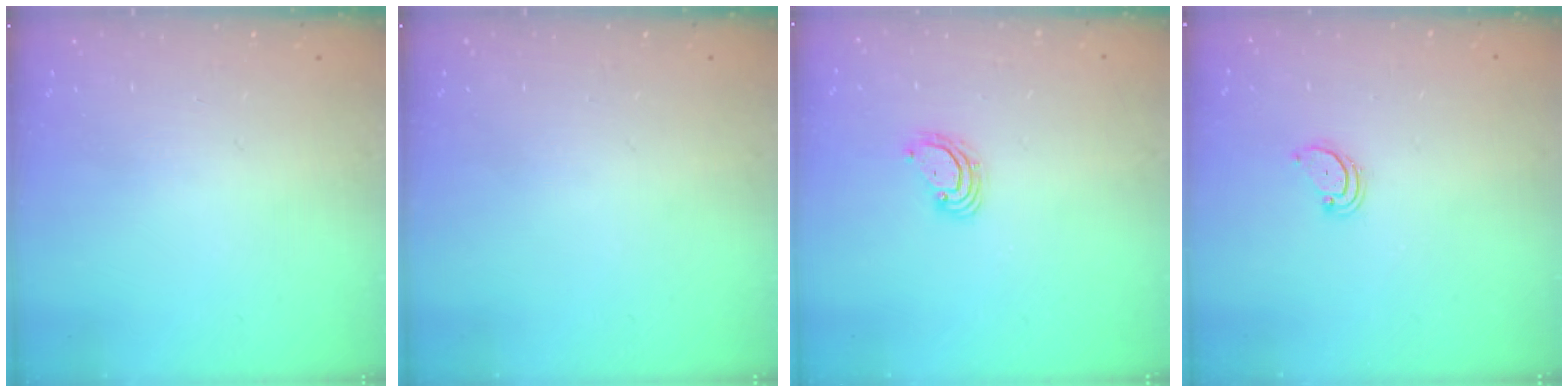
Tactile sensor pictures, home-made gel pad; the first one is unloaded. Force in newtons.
{"total": 0.0}
{"total": 3.4, "press": 3.4, "slide": 0.2}
{"total": 2.2, "press": 2.2, "slide": 0.3}